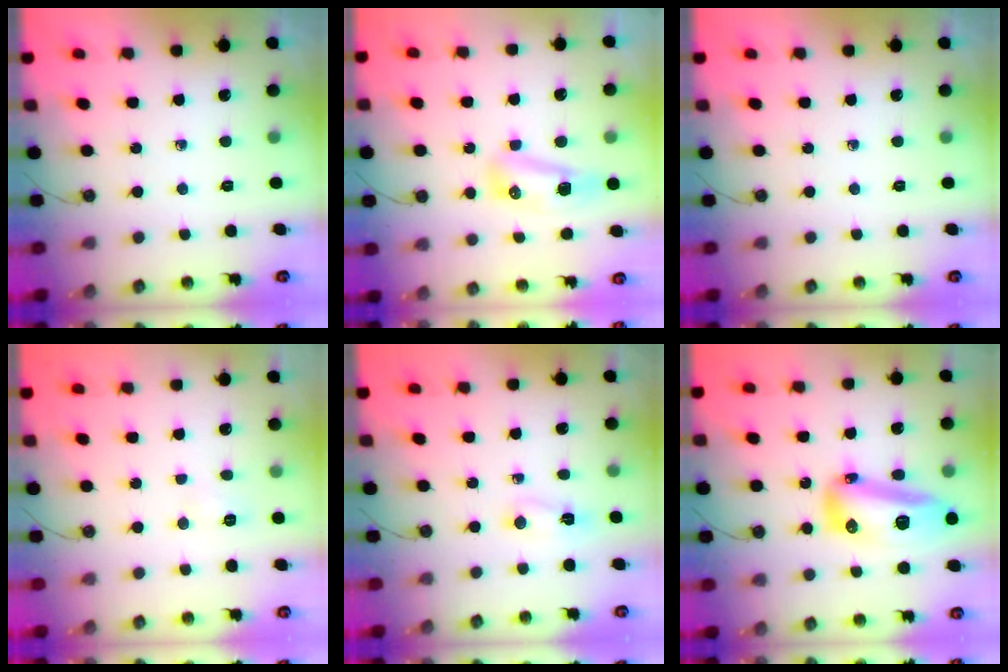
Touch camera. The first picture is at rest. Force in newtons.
{"total": 9.4, "press": 8.9, "slide": 3.1}
{"total": 0.0}
{"total": 3.2, "press": 3.1, "slide": 0.7}
{"total": 2.4, "press": 2.2, "slide": 0.8}
{"total": 26.2, "press": 20.4, "slide": 16.5}